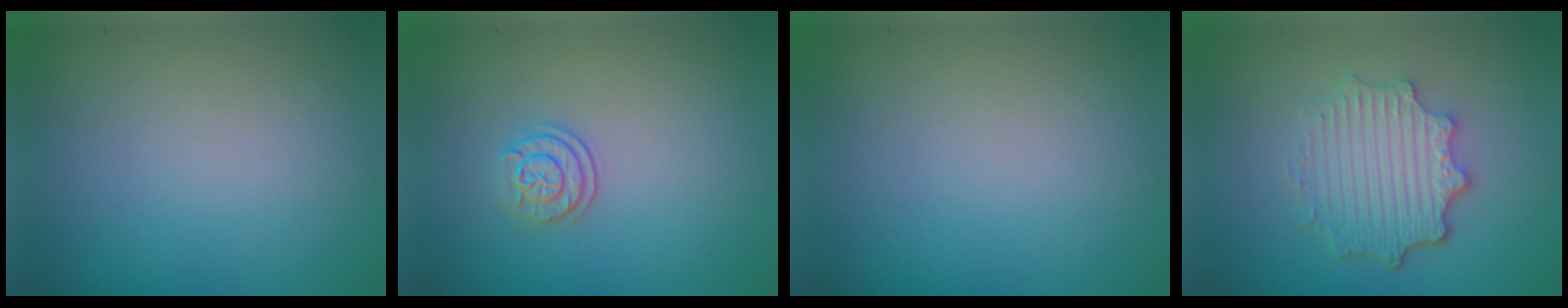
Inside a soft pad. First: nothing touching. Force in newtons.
{"total": 2.0, "press": 1.8, "slide": 0.9}
{"total": 0.0}
{"total": 4.8, "press": 3.7, "slide": 3.1}